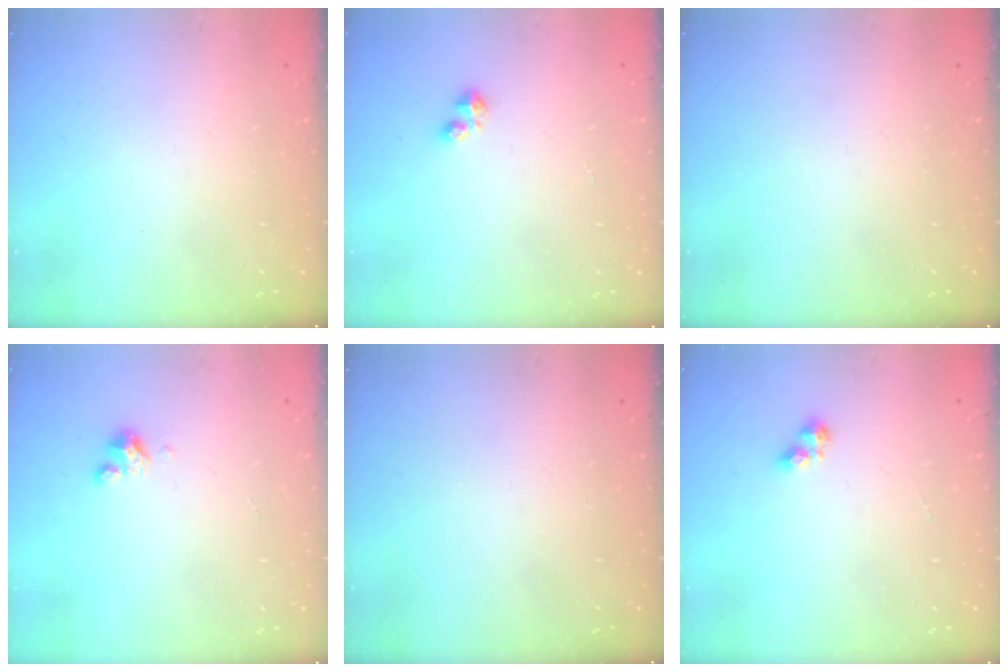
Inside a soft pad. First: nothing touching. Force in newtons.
{"total": 2.4, "press": 2.4, "slide": 0.5}
{"total": 0.0}
{"total": 2.5, "press": 2.5, "slide": 0.2}
{"total": 0.0}
{"total": 3.0, "press": 2.9, "slide": 0.5}